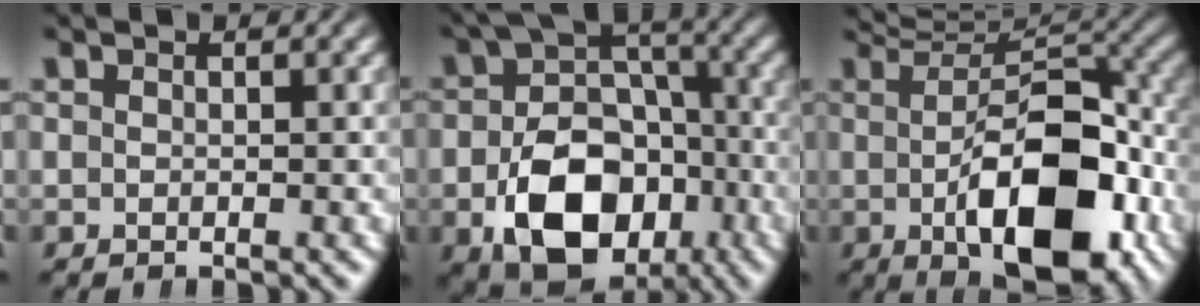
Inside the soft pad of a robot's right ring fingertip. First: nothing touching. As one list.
[{"total": 11.3, "force": [-3.4, 7.7, 7.6], "torque": [-0.128, -0.023, -0.045]}, {"total": 13.4, "force": [-2.2, 5.7, 11.9], "torque": [-0.159, -0.012, -0.023]}]